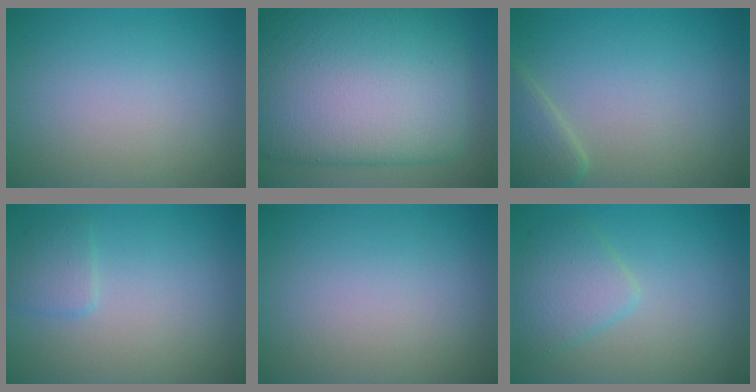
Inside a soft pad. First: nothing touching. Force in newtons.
{"total": 15.1, "press": 15.1, "slide": 0.4}
{"total": 2.6, "press": 2.6, "slide": 0.2}
{"total": 1.6, "press": 1.6, "slide": 0.1}
{"total": 0.0}
{"total": 3.2, "press": 3.2, "slide": 0.1}